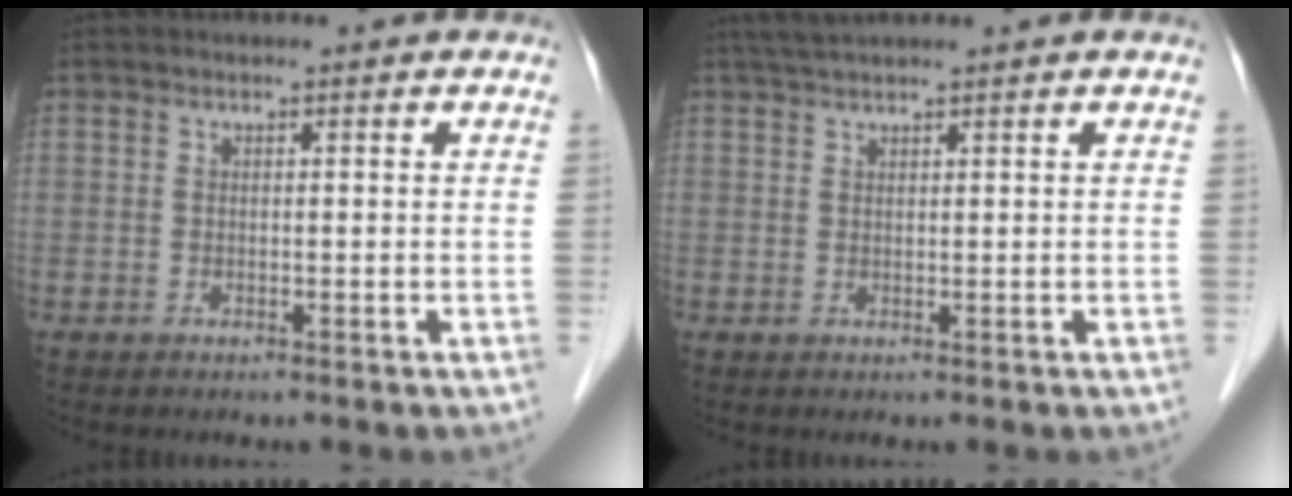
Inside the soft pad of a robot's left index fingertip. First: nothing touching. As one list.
[{"total": 3.5, "force": [3.1, -0.3, 1.7], "torque": [-0.026, 0.027, 0.057]}]